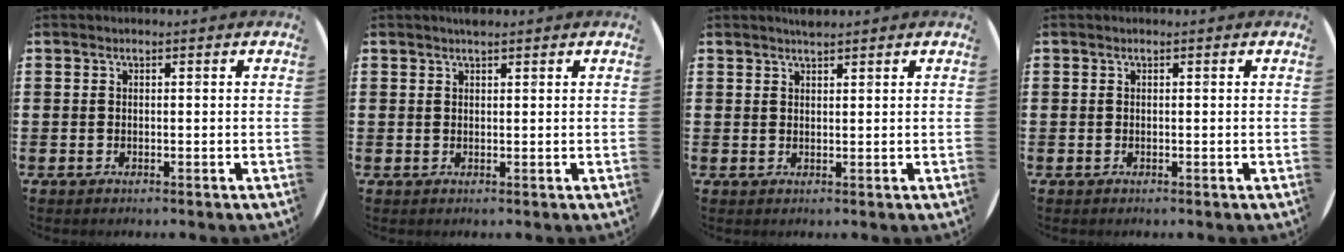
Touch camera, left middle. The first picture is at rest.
{"total": 1.1, "force": [1.1, 0.1, 0.2], "torque": [-0.005, 0.000, 0.020]}
{"total": 1.4, "force": [1.4, 0.1, 0.2], "torque": [-0.005, 0.000, 0.026]}
{"total": 0.0}